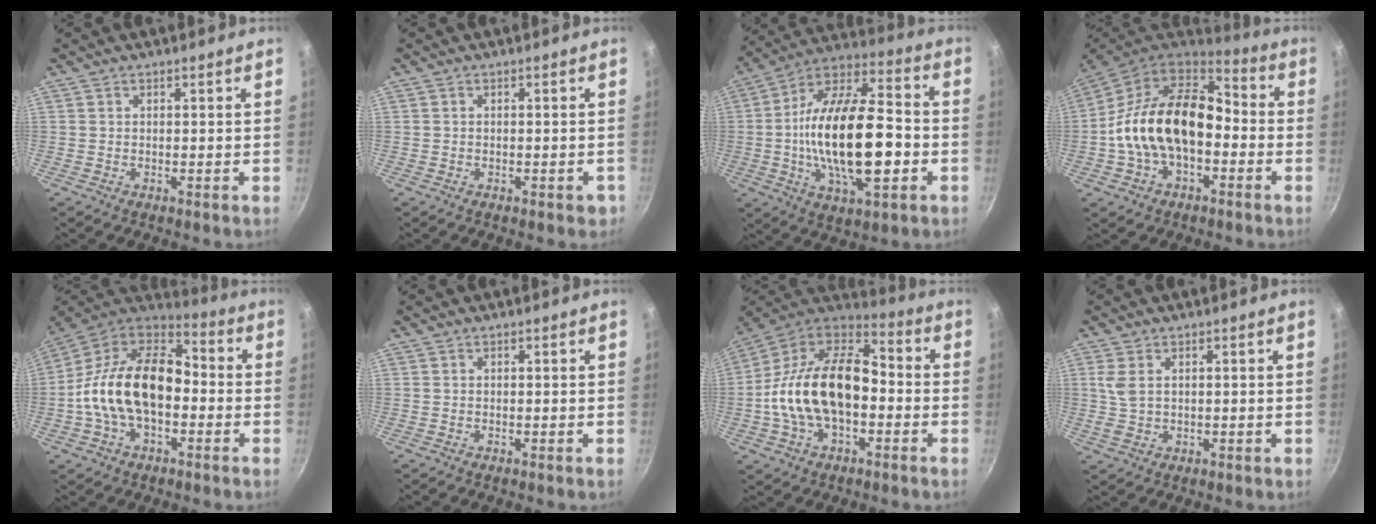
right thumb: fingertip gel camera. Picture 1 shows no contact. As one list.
[{"total": 1.5, "force": [-0.8, 0.9, 1.0], "torque": [-0.006, 0.010, -0.003]}, {"total": 25.0, "force": [-3.5, 11.4, 22.0], "torque": [-0.378, 0.032, -0.065]}, {"total": 20.2, "force": [-2.4, 12.8, 15.5], "torque": [-0.247, 0.049, -0.053]}, {"total": 21.0, "force": [-2.7, 13.0, 16.2], "torque": [-0.266, 0.051, -0.063]}, {"total": 0.0}, {"total": 22.4, "force": [-2.9, 13.4, 17.6], "torque": [-0.304, 0.051, -0.065]}, {"total": 3.9, "force": [1.0, 2.5, 2.8], "torque": [-0.057, 0.000, 0.025]}]